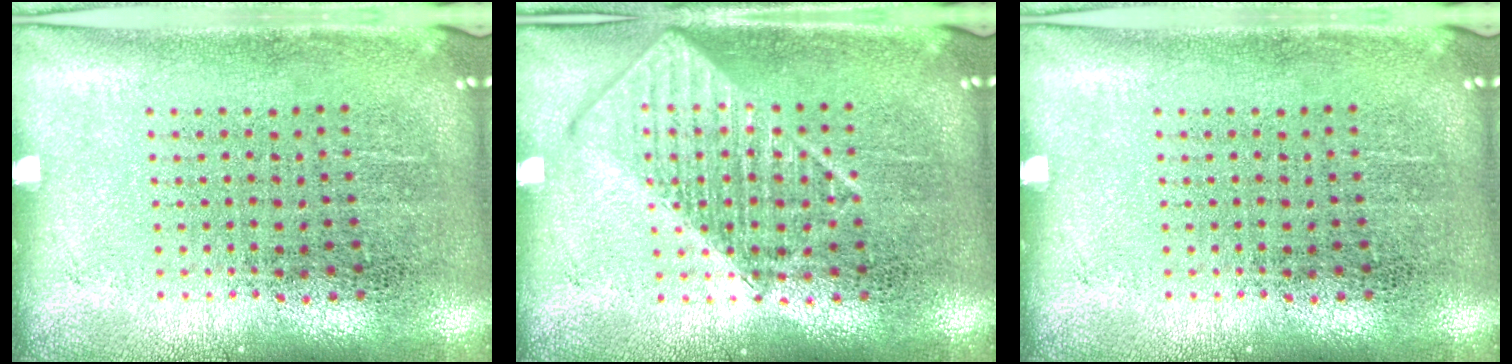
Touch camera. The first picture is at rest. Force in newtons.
{"total": 2.5, "press": 2.5, "slide": 0.4}
{"total": 0.0}